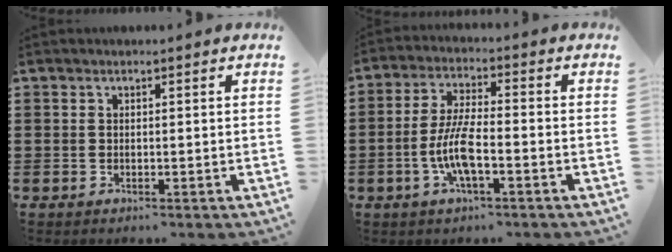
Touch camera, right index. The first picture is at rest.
{"total": 7.3, "force": [-2.2, 2.0, 6.7], "torque": [-0.154, -0.011, -0.049]}